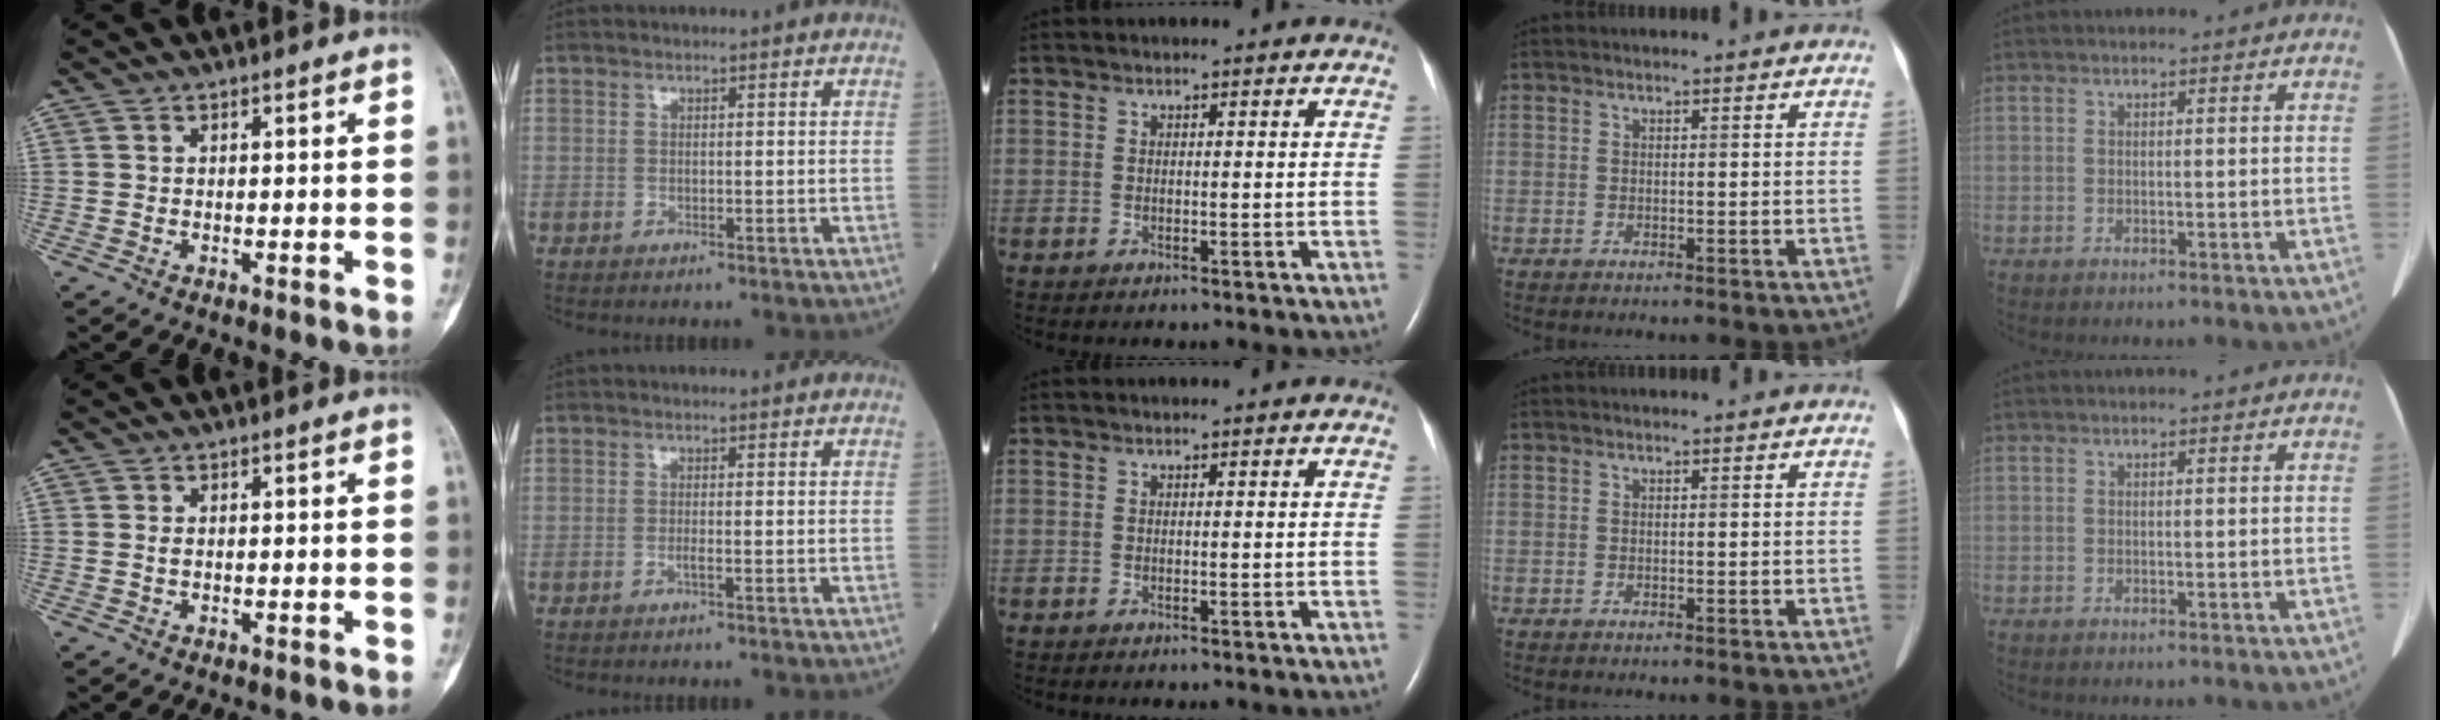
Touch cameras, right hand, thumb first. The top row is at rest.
{"thumb": {"total": 0.6, "force": [0.1, 0.3, 0.5], "torque": [-0.007, 0.000, 0.002]}, "index": {"total": 0.7, "force": [-0.4, -0.1, 0.6], "torque": [-0.012, 0.000, -0.008]}}